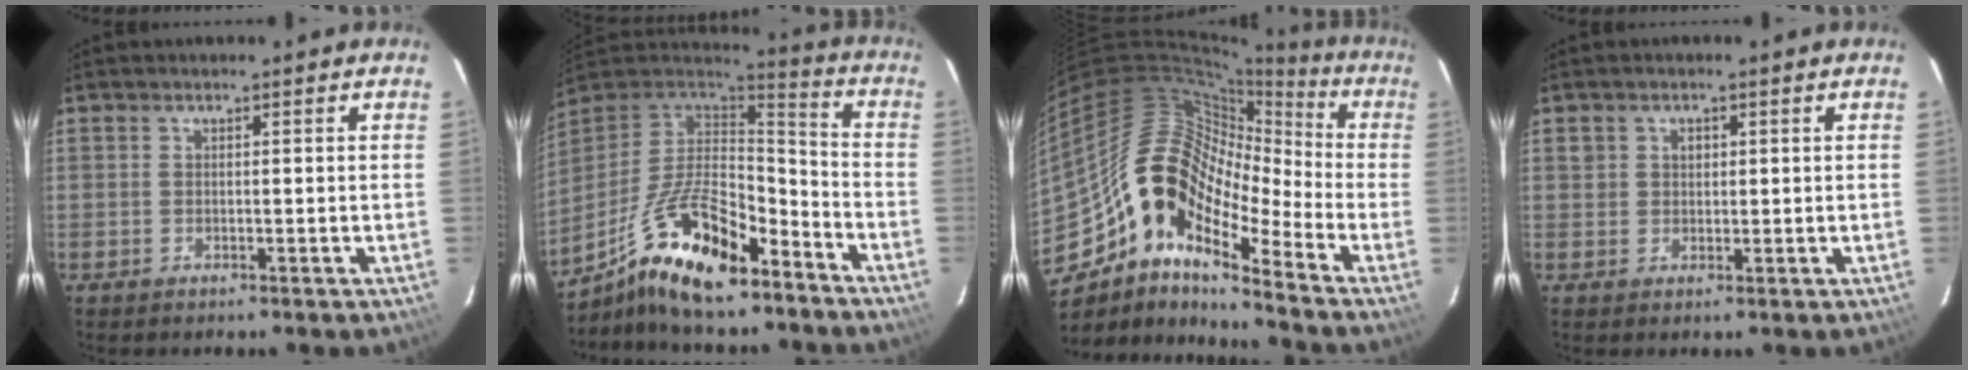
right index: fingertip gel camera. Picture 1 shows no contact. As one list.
[{"total": 18.7, "force": [-12.0, 6.6, 12.8], "torque": [-0.259, -0.012, -0.216]}, {"total": 16.7, "force": [-9.3, 7.3, 11.8], "torque": [-0.191, -0.001, -0.192]}, {"total": 1.9, "force": [0.5, 1.8, 0.6], "torque": [-0.007, 0.006, 0.010]}]